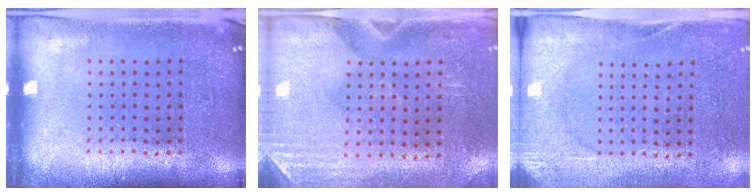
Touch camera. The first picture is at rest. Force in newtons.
{"total": 2.9, "press": 2.5, "slide": 1.5}
{"total": 2.6, "press": 2.0, "slide": 1.6}